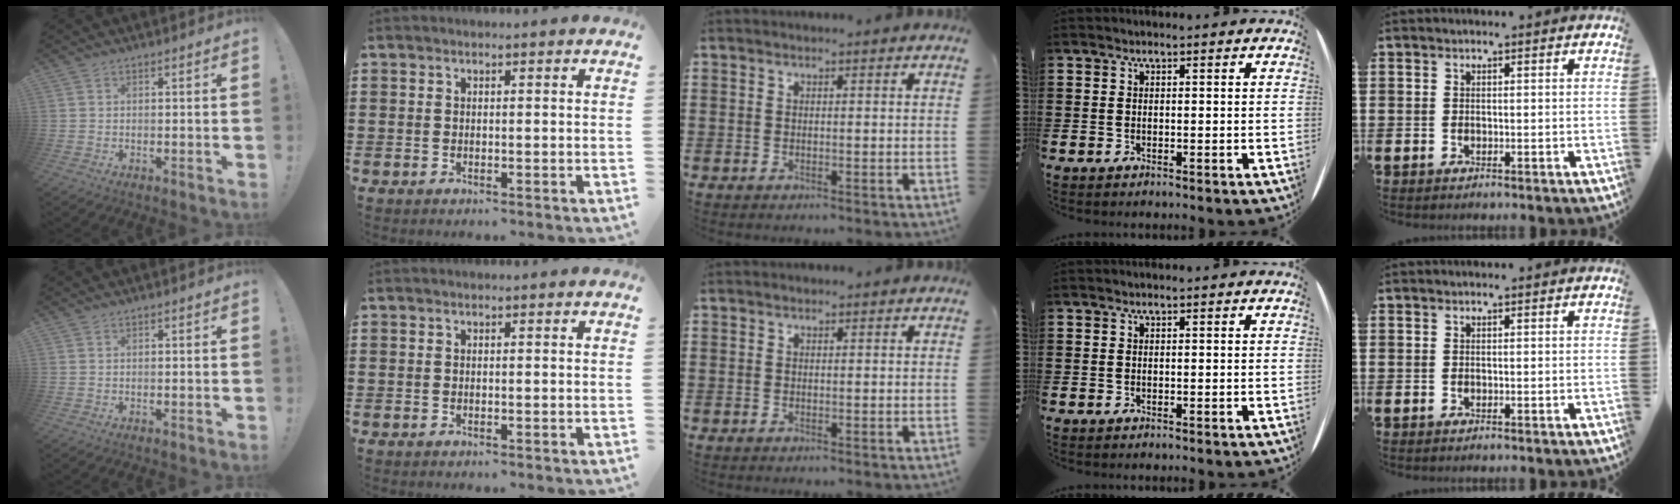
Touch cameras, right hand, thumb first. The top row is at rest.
{}